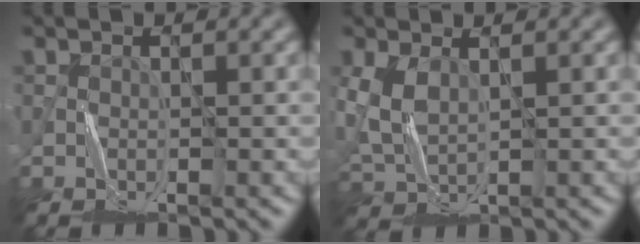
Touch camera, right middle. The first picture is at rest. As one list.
[{"total": 3.3, "force": [1.1, 1.8, 2.6], "torque": [-0.077, 0.002, 0.026]}]